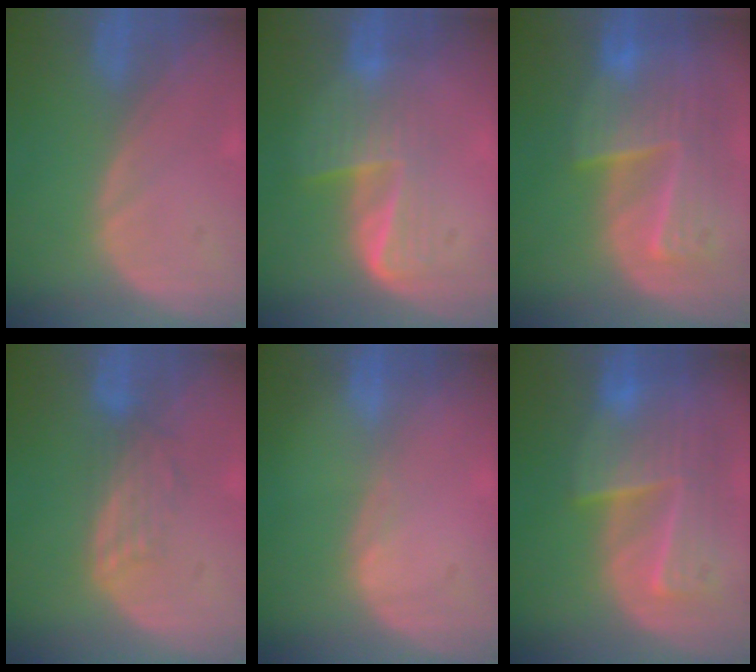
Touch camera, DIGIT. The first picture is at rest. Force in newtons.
{"total": 7.0, "press": 5.7, "slide": 4.0}
{"total": 9.5, "press": 8.4, "slide": 4.5}
{"total": 3.8, "press": 3.2, "slide": 2.0}
{"total": 0.6, "press": 0.5, "slide": 0.4}
{"total": 9.3, "press": 8.3, "slide": 4.2}